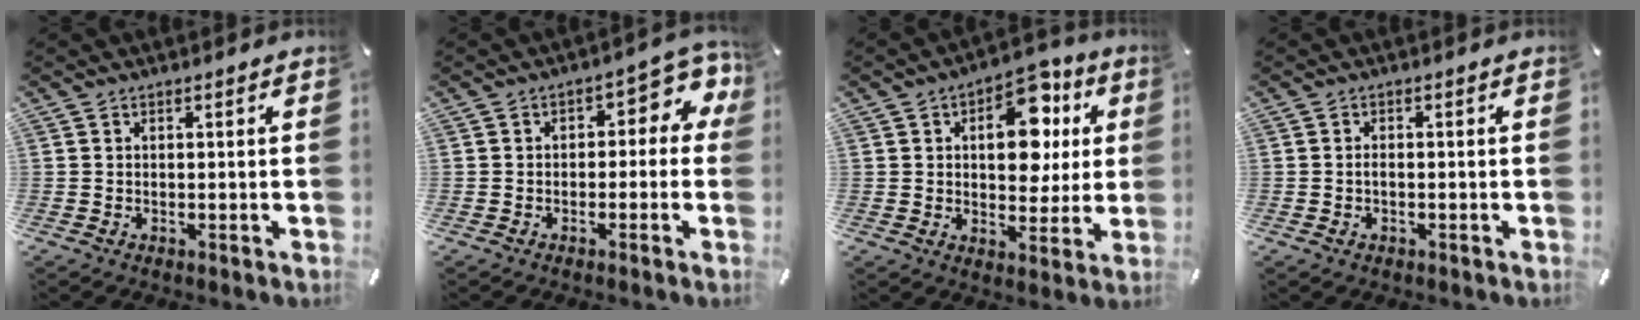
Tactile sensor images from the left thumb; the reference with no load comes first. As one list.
[{"total": 6.6, "force": [0.9, 4.0, 5.1], "torque": [-0.061, -0.010, 0.007]}, {"total": 14.6, "force": [4.2, 9.2, 10.6], "torque": [-0.132, -0.008, 0.065]}, {"total": 1.7, "force": [-0.5, 1.0, 1.3], "torque": [-0.025, 0.002, -0.011]}]